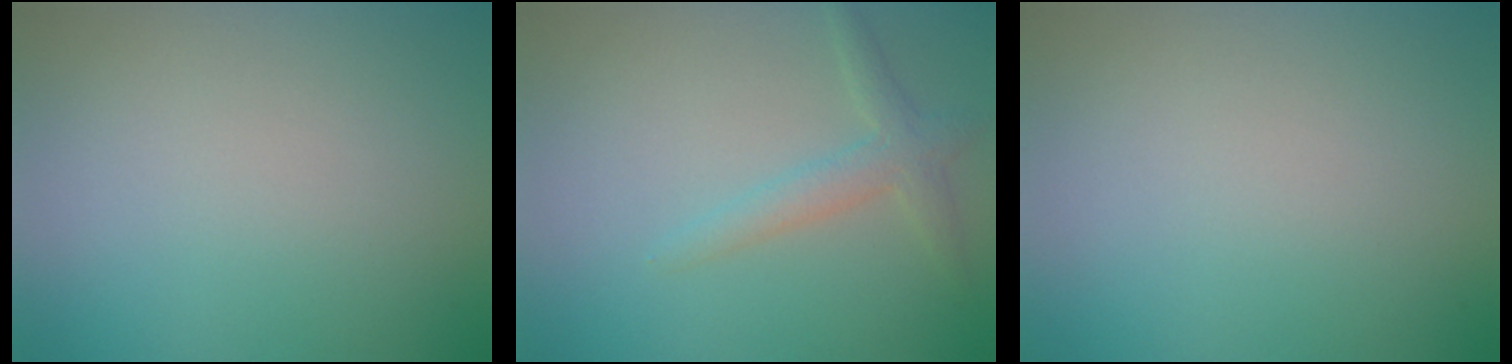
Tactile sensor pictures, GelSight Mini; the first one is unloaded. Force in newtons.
{"total": 2.2, "press": 2.2, "slide": 0.1}
{"total": 0.0}